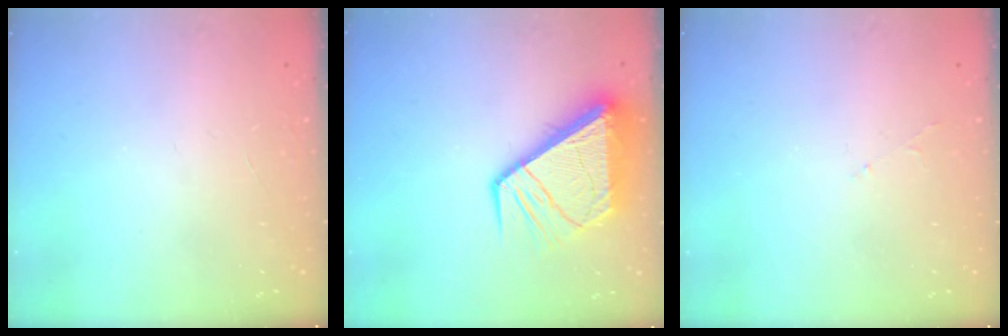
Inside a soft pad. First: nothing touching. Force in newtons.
{"total": 13.8, "press": 13.7, "slide": 1.7}
{"total": 2.8, "press": 2.8, "slide": 0.5}